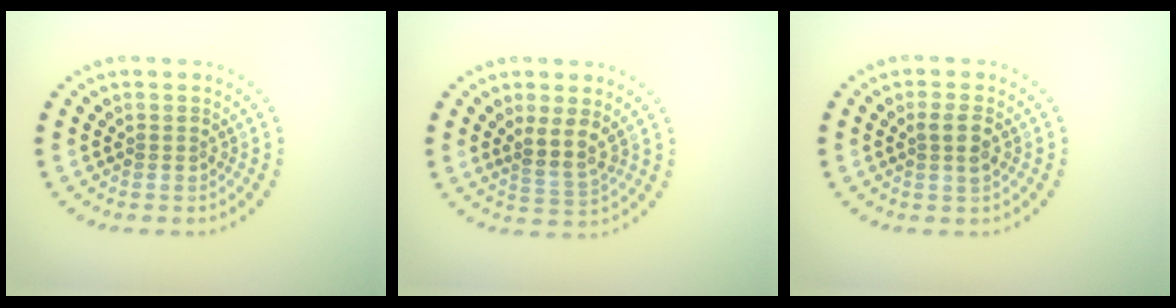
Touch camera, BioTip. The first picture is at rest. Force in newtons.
{"total": 2.3, "press": 1.8, "slide": 1.5}
{"total": 1.8, "press": 1.7, "slide": 0.6}